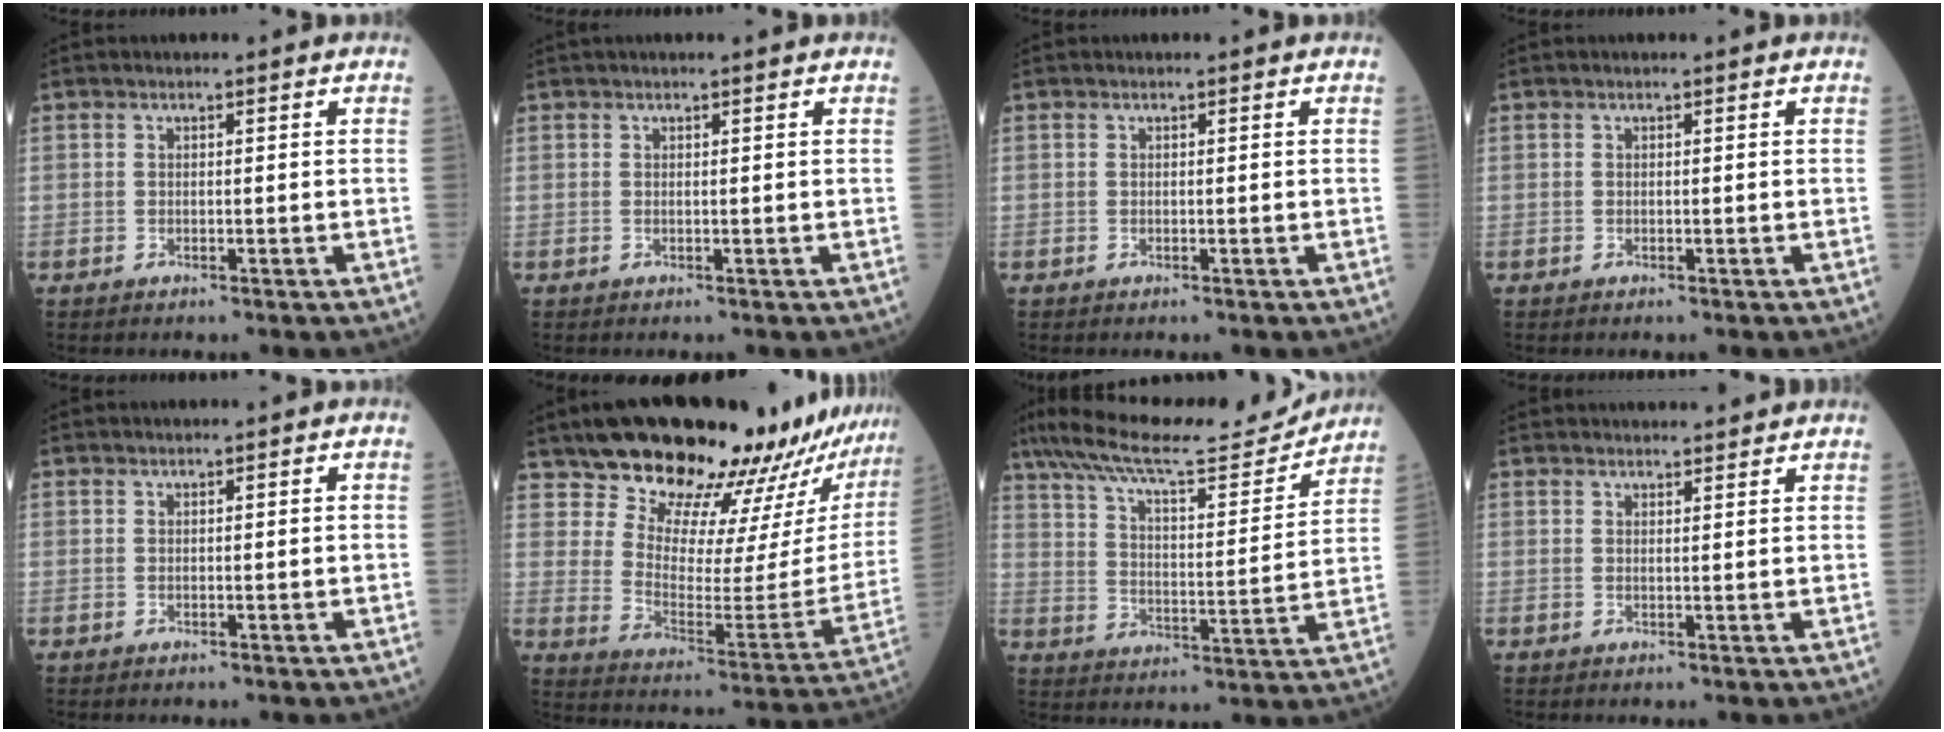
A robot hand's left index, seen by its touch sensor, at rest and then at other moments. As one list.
[{"total": 1.5, "force": [1.4, -0.1, 0.7], "torque": [-0.010, 0.013, 0.021]}, {"total": 0.0}, {"total": 0.0}, {"total": 0.0}, {"total": 25.3, "force": [22.9, 3.2, 10.2], "torque": [-0.148, -0.095, 0.308]}, {"total": 20.6, "force": [18.8, 2.8, 7.9], "torque": [-0.149, 0.004, 0.286]}, {"total": 8.5, "force": [8.1, 1.4, 2.1], "torque": [-0.019, 0.026, 0.100]}]